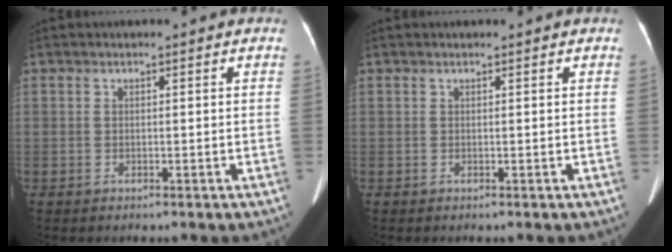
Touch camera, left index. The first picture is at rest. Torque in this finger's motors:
{"motor_torque": [0.05, 0.05, 0.00, 0.01]}